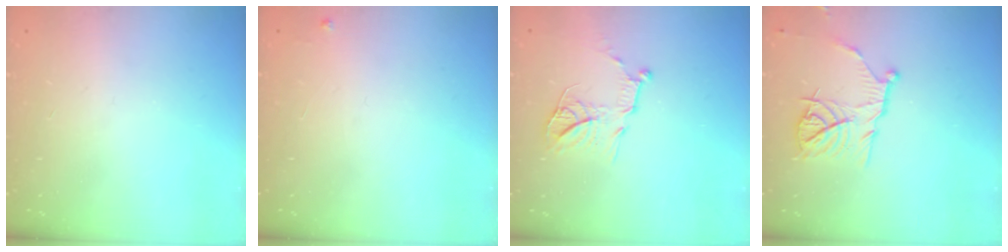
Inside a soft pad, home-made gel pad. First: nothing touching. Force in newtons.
{"total": 2.4, "press": 2.4, "slide": 0.4}
{"total": 12.1, "press": 12.1, "slide": 0.9}
{"total": 11.2, "press": 11.2, "slide": 0.8}